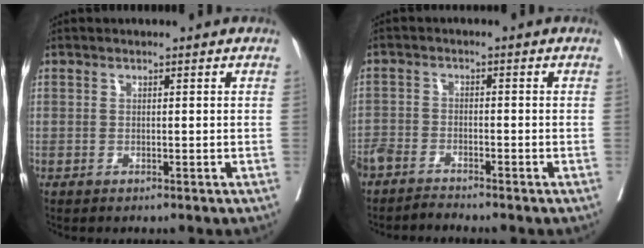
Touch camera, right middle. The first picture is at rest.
{"total": 4.6, "force": [-4.5, 0.3, 0.9], "torque": [-0.005, -0.008, -0.083]}